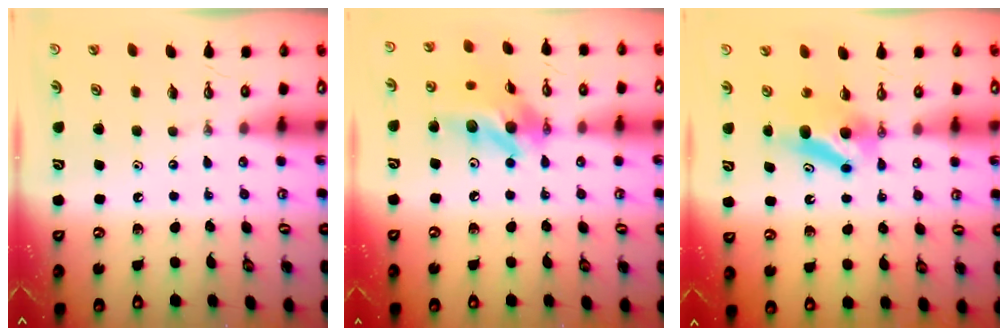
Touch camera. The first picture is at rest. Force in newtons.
{"total": 14.5, "press": 14.2, "slide": 2.9}
{"total": 7.2, "press": 7.0, "slide": 1.6}